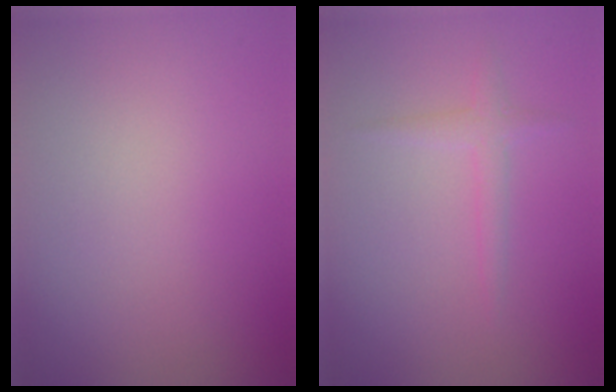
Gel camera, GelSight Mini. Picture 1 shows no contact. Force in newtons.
{"total": 1.5, "press": 1.4, "slide": 0.2}